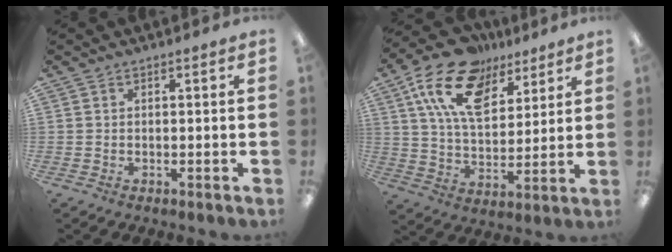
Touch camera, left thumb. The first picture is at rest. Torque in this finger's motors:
{"motor_torque": [0.34, 0.69, 1.71, -1.05, 0.42]}